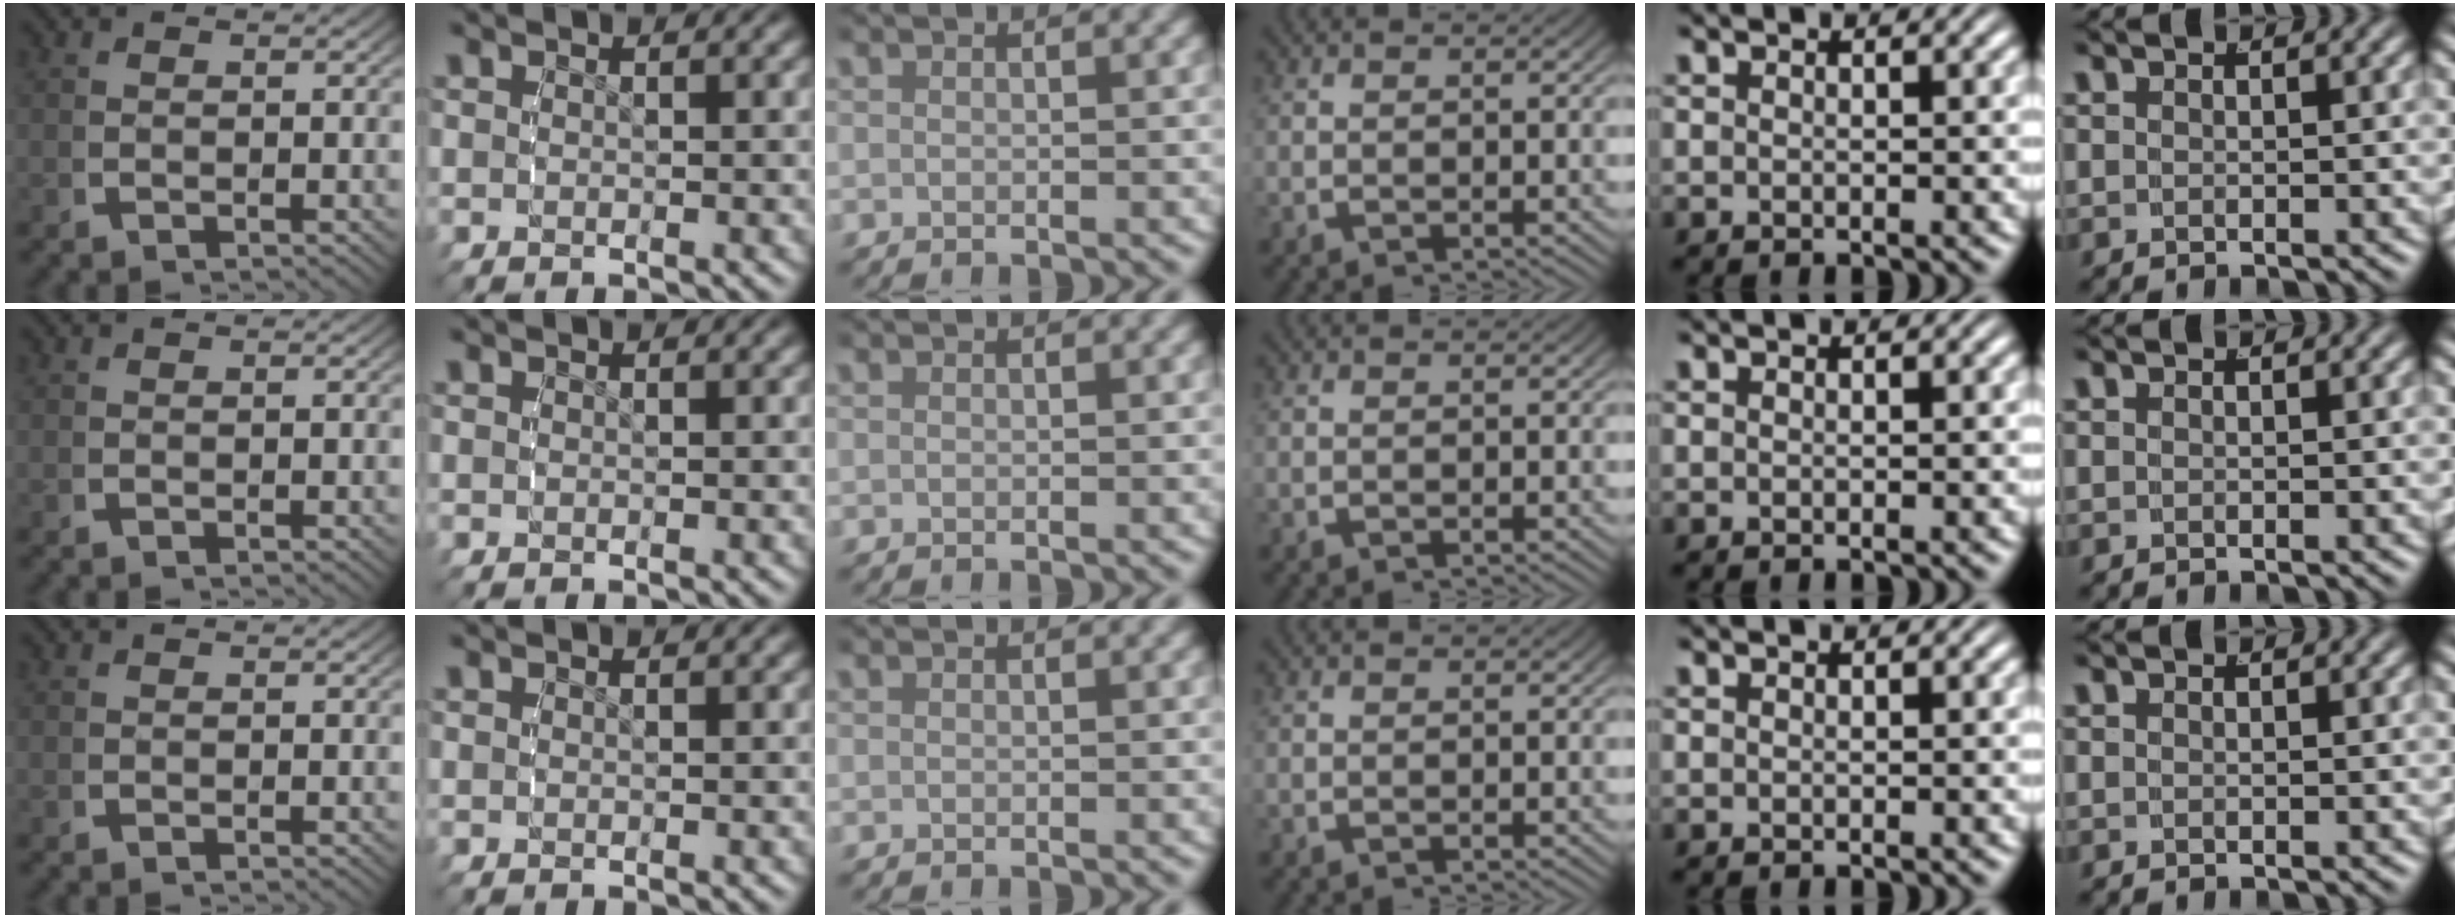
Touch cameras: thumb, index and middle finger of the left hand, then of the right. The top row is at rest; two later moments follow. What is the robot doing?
{"motion": "reach", "object": "paper plate"}